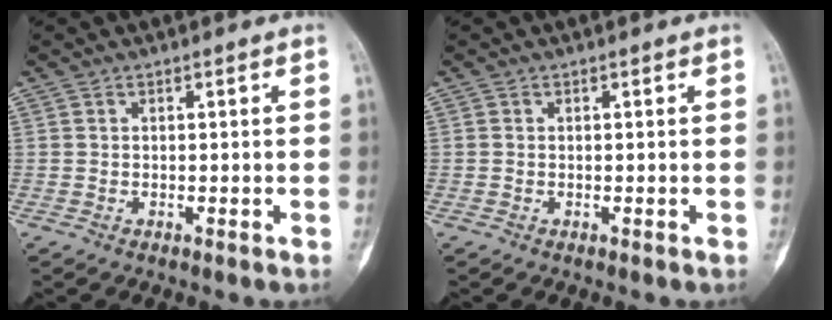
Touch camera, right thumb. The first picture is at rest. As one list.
[{"total": 0.0}]